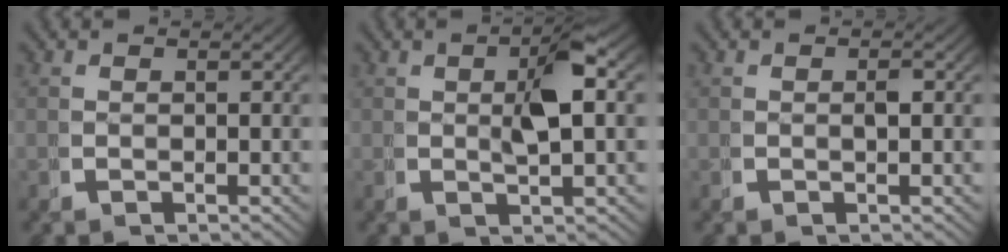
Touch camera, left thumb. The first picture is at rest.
{"total": 4.2, "force": [0.9, 1.1, 3.9], "torque": [-0.065, 0.009, 0.014]}
{"total": 0.7, "force": [0.1, 0.2, 0.6], "torque": [-0.005, 0.007, -0.002]}